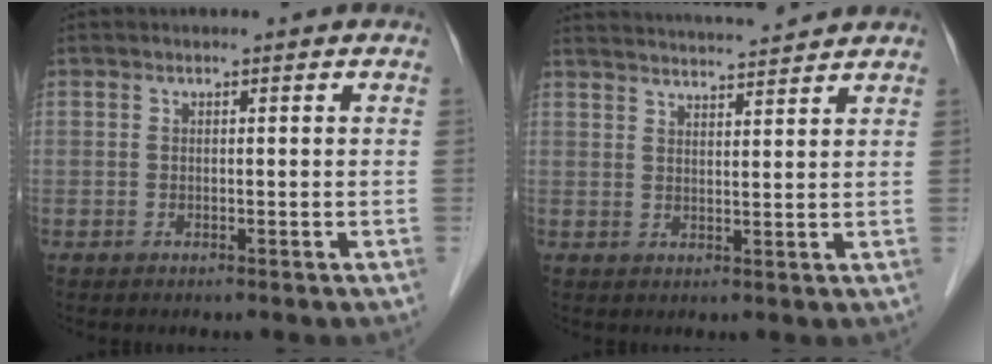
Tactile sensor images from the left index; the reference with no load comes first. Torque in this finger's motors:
{"motor_torque": [0.52, -0.39, 0.40, 0.10]}